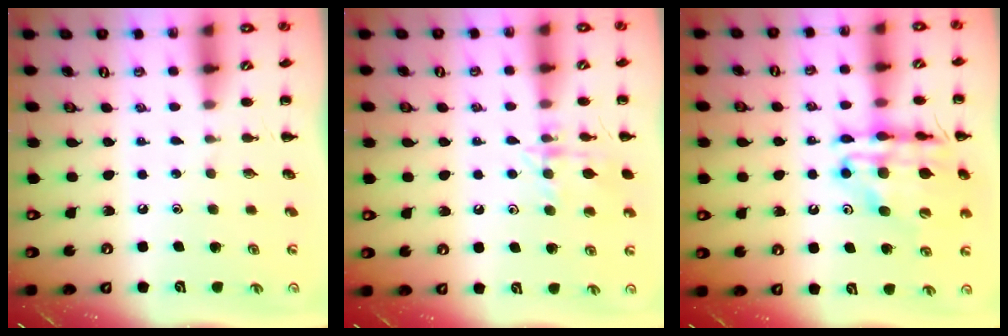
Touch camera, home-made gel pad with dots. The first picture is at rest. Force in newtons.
{"total": 12.2, "press": 12.2, "slide": 0.7}
{"total": 19.3, "press": 18.8, "slide": 4.2}